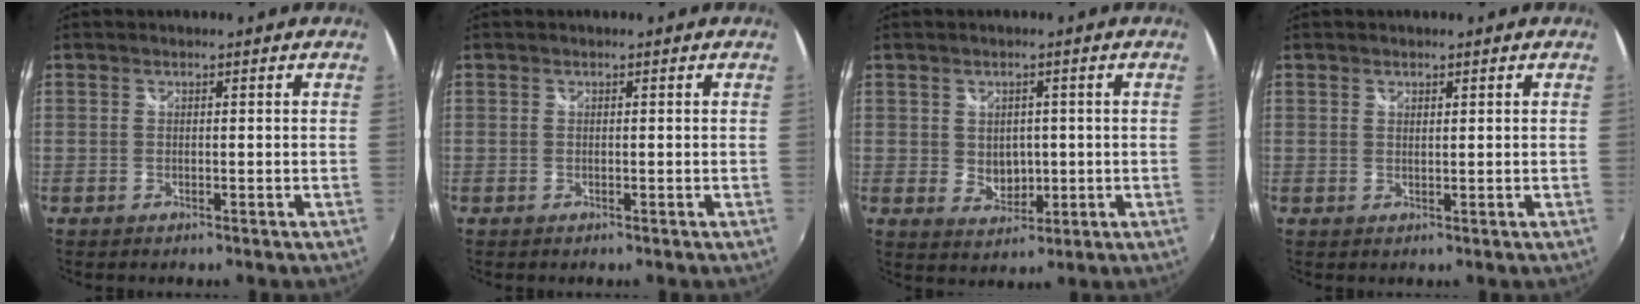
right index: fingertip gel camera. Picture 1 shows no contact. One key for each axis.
{"total": 0.0}
{"total": 4.8, "fx": 0.2, "fy": 4.0, "fz": 2.6, "tx": -0.044, "ty": -0.003, "tz": 0.011}
{"total": 0.8, "fx": 0.7, "fy": 0.4, "fz": 0.4, "tx": -0.003, "ty": 0.000, "tz": 0.011}